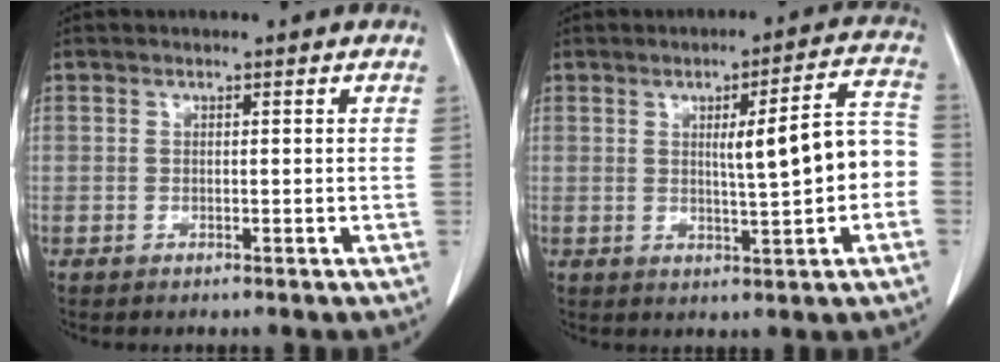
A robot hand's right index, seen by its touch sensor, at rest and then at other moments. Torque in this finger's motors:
{"motor_torque": [0.82, 0.05, 0.45, 0.12]}